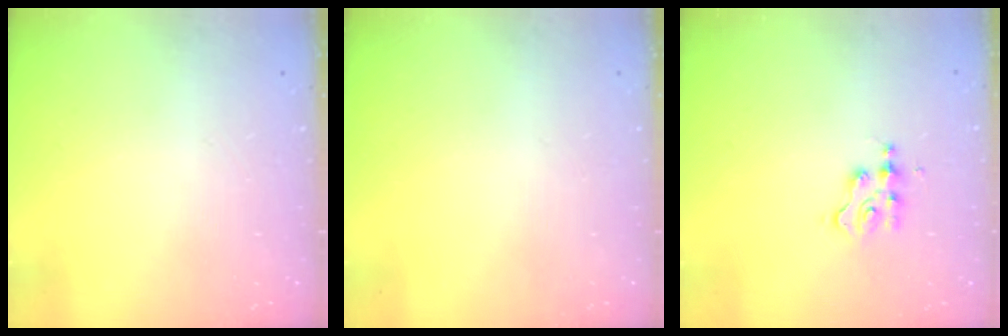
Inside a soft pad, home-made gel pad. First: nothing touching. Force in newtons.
{"total": 0.0}
{"total": 2.8, "press": 2.8, "slide": 0.3}